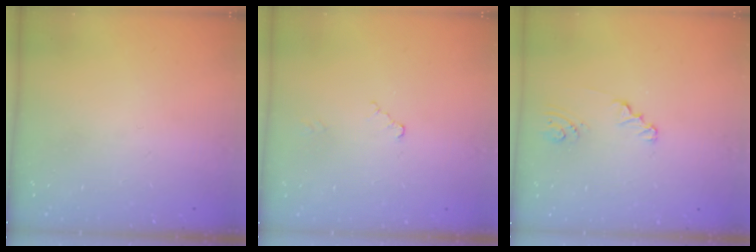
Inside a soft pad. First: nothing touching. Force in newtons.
{"total": 2.3, "press": 2.3, "slide": 0.4}
{"total": 2.1, "press": 2.1, "slide": 0.2}